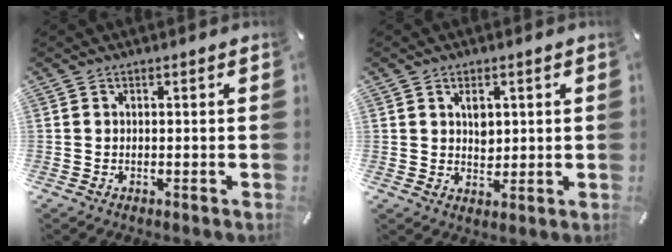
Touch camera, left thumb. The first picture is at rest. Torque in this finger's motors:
{"motor_torque": [0.13, -0.13, 0.17, 0.05, -0.06]}